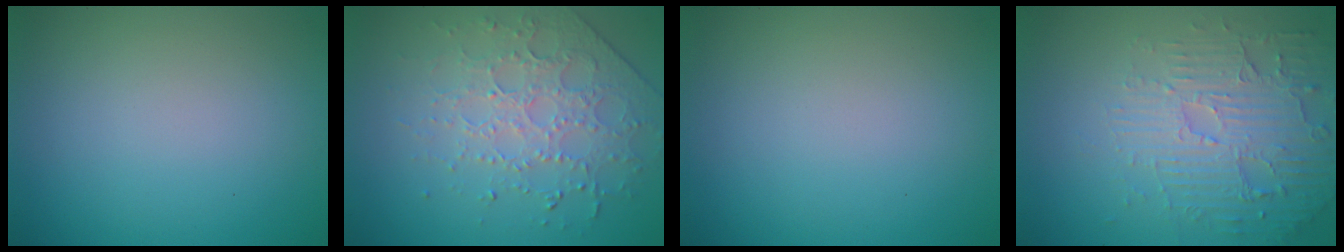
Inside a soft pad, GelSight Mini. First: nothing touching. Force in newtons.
{"total": 3.8, "press": 3.3, "slide": 1.8}
{"total": 0.0}
{"total": 5.5, "press": 3.8, "slide": 4.0}